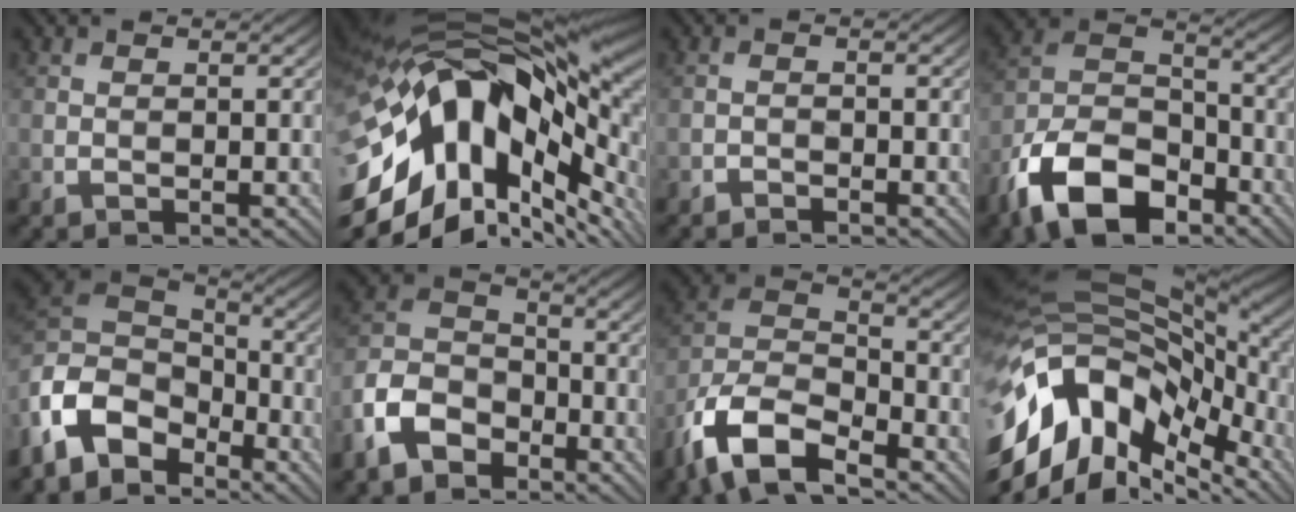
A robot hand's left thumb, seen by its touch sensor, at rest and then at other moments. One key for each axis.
{"total": 18.9, "fx": -4.0, "fy": 10.3, "fz": 15.4, "tx": -0.302, "ty": -0.027, "tz": -0.063}
{"total": 0.9, "fx": -0.9, "fy": 0.1, "fz": -0.2, "tx": 0.005, "ty": 0.001, "tz": -0.021}
{"total": 14.0, "fx": -9.0, "fy": 7.4, "fz": 7.8, "tx": -0.176, "ty": -0.016, "tz": -0.189}
{"total": 9.8, "fx": -6.1, "fy": 6.3, "fz": 4.5, "tx": -0.116, "ty": 0.007, "tz": -0.142}
{"total": 8.4, "fx": -5.2, "fy": 5.4, "fz": 3.8, "tx": -0.096, "ty": -0.003, "tz": -0.125}
{"total": 11.9, "fx": -8.4, "fy": 5.0, "fz": 6.9, "tx": -0.146, "ty": -0.005, "tz": -0.185}
{"total": 16.6, "fx": -6.6, "fy": 9.7, "fz": 11.7, "tx": -0.274, "ty": 0.003, "tz": -0.124}